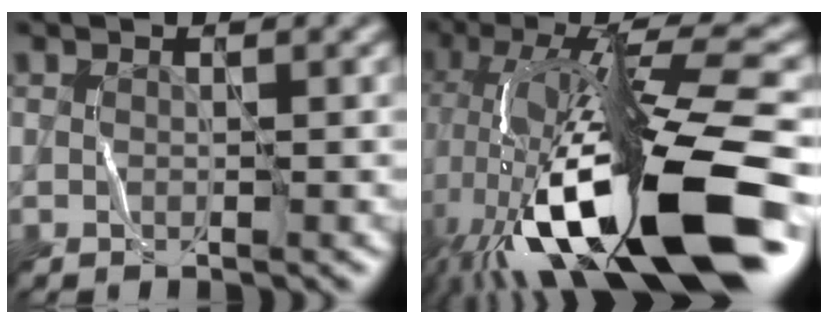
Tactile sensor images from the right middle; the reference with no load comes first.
{"total": 16.9, "force": [-5.3, 4.5, 15.3], "torque": [-0.266, 0.031, -0.091]}